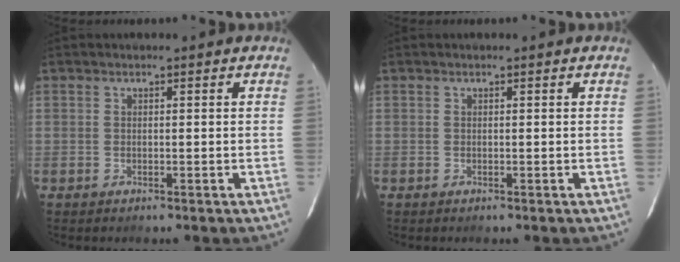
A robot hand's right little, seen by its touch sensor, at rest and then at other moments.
{"total": 0.0}